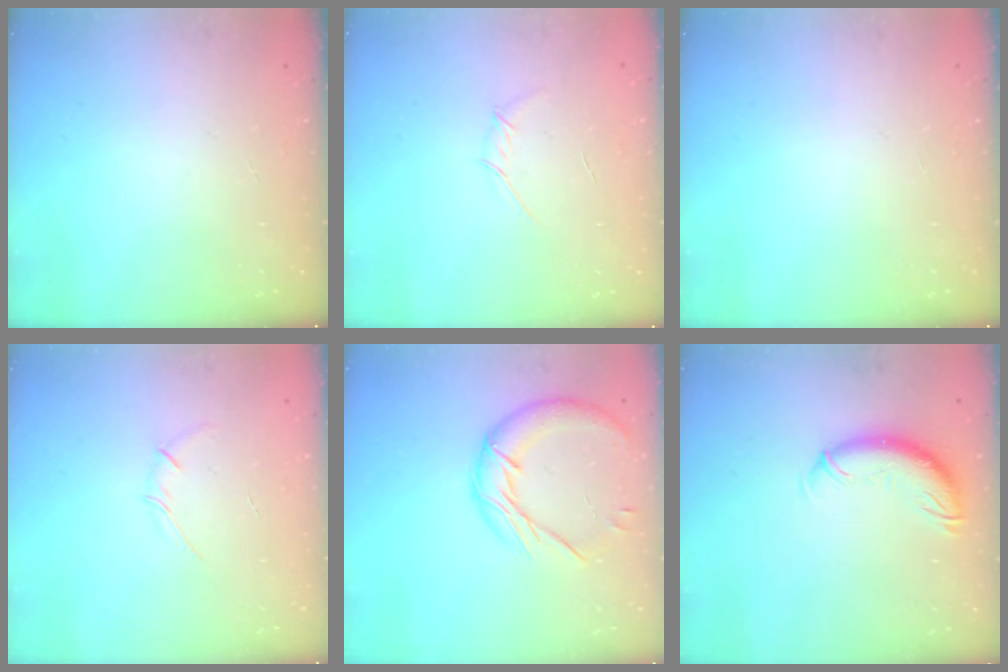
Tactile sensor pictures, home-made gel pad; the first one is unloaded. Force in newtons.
{"total": 3.0, "press": 2.9, "slide": 0.6}
{"total": 0.0}
{"total": 2.7, "press": 2.6, "slide": 0.7}
{"total": 14.4, "press": 14.4, "slide": 1.1}
{"total": 11.0, "press": 11.0, "slide": 0.8}